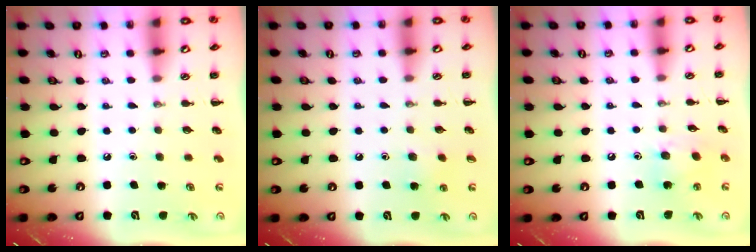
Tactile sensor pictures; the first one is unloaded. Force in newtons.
{"total": 5.7, "press": 5.5, "slide": 1.8}
{"total": 7.1, "press": 7.1, "slide": 0.7}